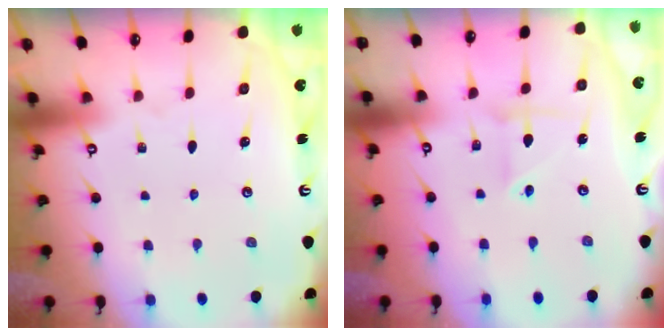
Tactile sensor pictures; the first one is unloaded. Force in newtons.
{"total": 2.8, "press": 2.7, "slide": 0.6}